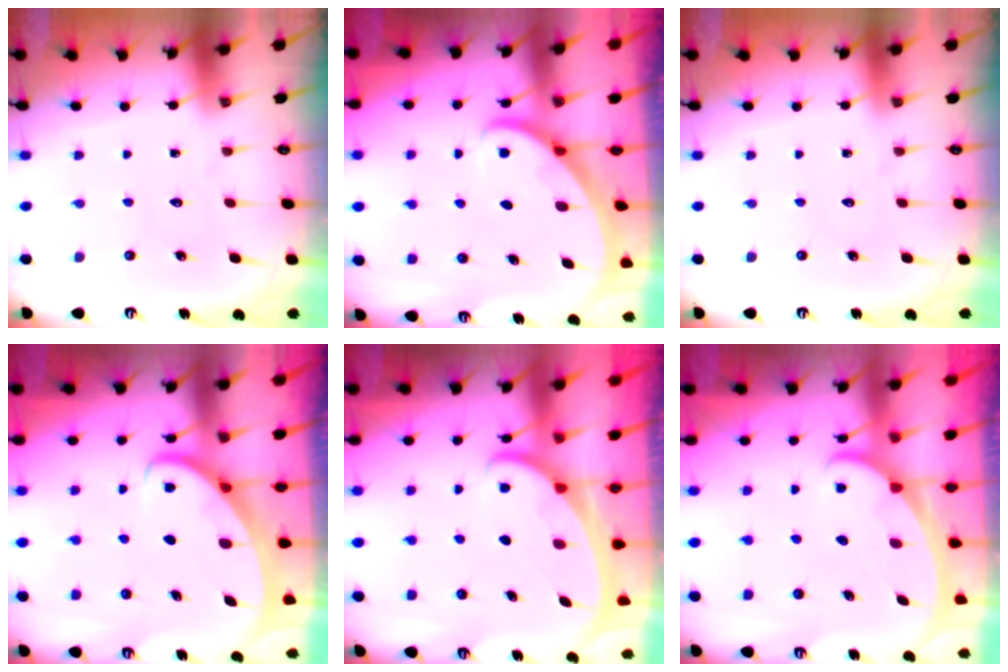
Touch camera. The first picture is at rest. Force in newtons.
{"total": 2.7, "press": 2.7, "slide": 0.2}
{"total": 0.0}
{"total": 2.5, "press": 2.5, "slide": 0.3}
{"total": 2.2, "press": 2.1, "slide": 0.3}
{"total": 2.6, "press": 2.6, "slide": 0.3}